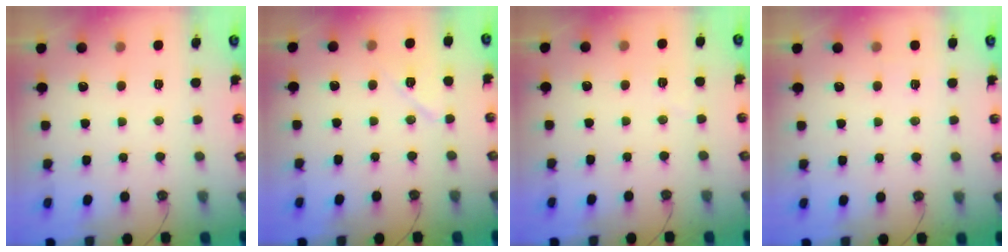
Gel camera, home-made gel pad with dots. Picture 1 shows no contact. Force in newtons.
{"total": 7.5, "press": 7.4, "slide": 0.9}
{"total": 1.5, "press": 1.5, "slide": 0.5}
{"total": 2.2, "press": 2.1, "slide": 0.2}